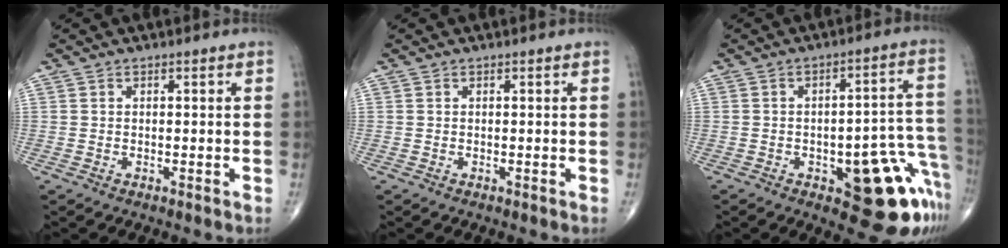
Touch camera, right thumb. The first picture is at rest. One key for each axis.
{"total": 0.0}
{"total": 16.9, "fx": -7.0, "fy": 6.6, "fz": 13.9, "tx": -0.089, "ty": 0.059, "tz": -0.072}